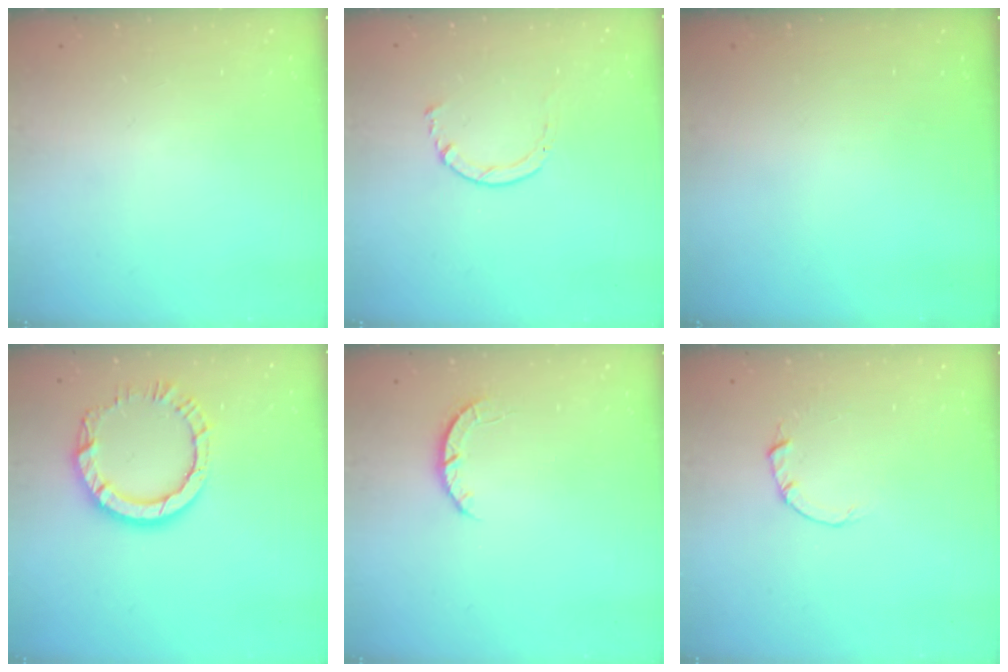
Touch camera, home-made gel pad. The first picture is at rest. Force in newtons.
{"total": 2.0, "press": 1.9, "slide": 0.3}
{"total": 0.0}
{"total": 10.6, "press": 10.6, "slide": 1.0}
{"total": 2.7, "press": 2.6, "slide": 0.4}
{"total": 2.0, "press": 2.0, "slide": 0.3}